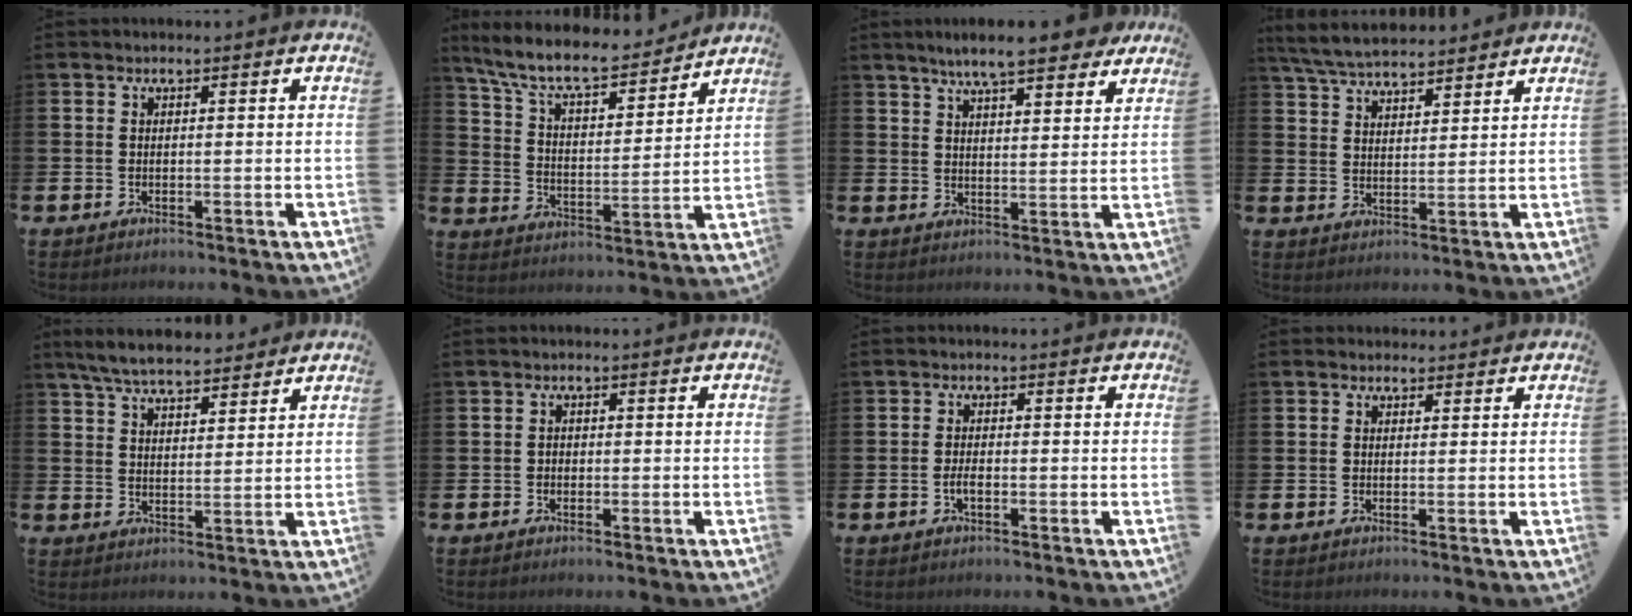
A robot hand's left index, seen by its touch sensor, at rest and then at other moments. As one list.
[{"total": 9.4, "force": [8.5, 2.3, 3.5], "torque": [-0.098, -0.057, 0.145]}, {"total": 8.1, "force": [7.2, 1.2, 3.5], "torque": [-0.065, -0.029, 0.125]}, {"total": 6.1, "force": [5.9, 1.0, 1.3], "torque": [-0.051, -0.024, 0.107]}, {"total": 6.7, "force": [6.3, 1.4, 1.8], "torque": [-0.048, -0.024, 0.113]}, {"total": 0.9, "force": [-0.4, 0.8, 0.2], "torque": [0.000, 0.002, -0.011]}, {"total": 1.7, "force": [-0.6, 0.7, 1.4], "torque": [-0.022, -0.001, -0.013]}, {"total": 0.9, "force": [0.7, 0.5, 0.2], "torque": [0.013, 0.000, 0.009]}]